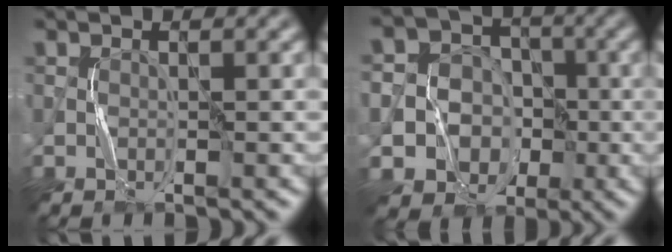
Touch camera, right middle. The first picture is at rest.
{"total": 10.4, "force": [-2.9, 9.5, 3.1], "torque": [-0.063, -0.013, -0.070]}